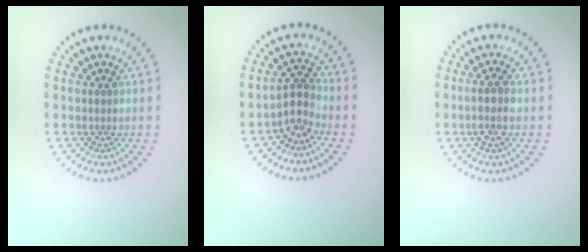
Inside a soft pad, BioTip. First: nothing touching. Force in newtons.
{"total": 2.4, "press": 1.8, "slide": 1.7}
{"total": 2.2, "press": 2.1, "slide": 0.7}